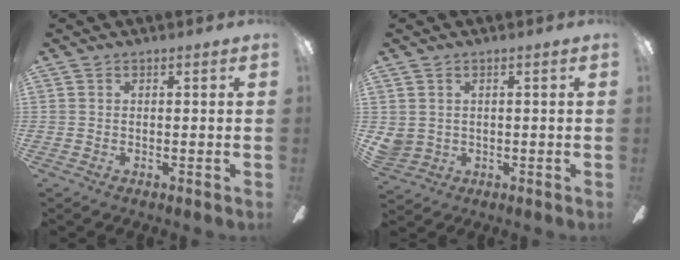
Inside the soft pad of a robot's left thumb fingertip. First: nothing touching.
{"total": 3.0, "force": [0.5, 2.8, 0.7], "torque": [-0.027, 0.003, 0.010]}